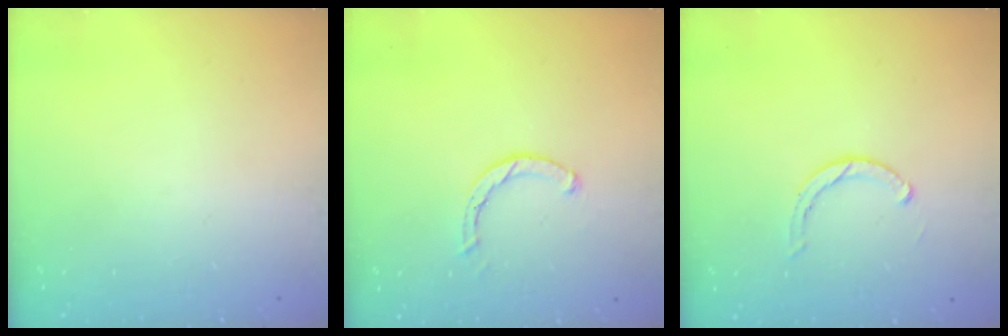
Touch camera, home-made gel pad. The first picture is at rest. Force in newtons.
{"total": 2.0, "press": 2.0, "slide": 0.2}
{"total": 2.8, "press": 2.7, "slide": 0.3}